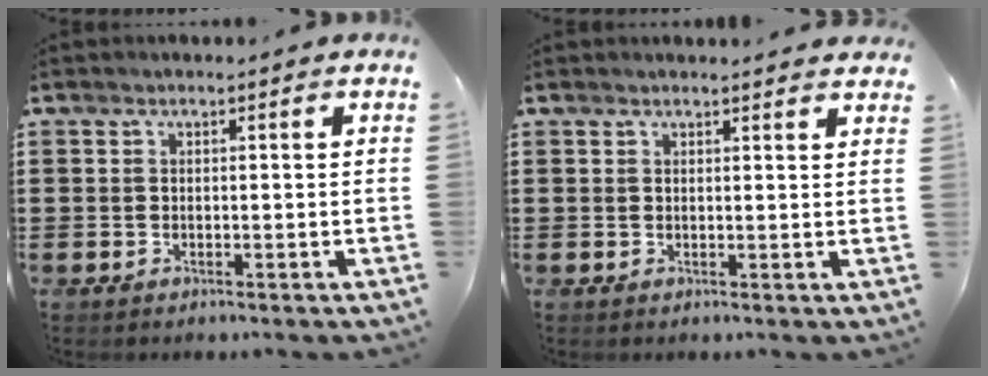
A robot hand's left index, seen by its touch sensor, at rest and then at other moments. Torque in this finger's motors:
{"motor_torque": [0.37, -0.36, 0.50, 0.06]}